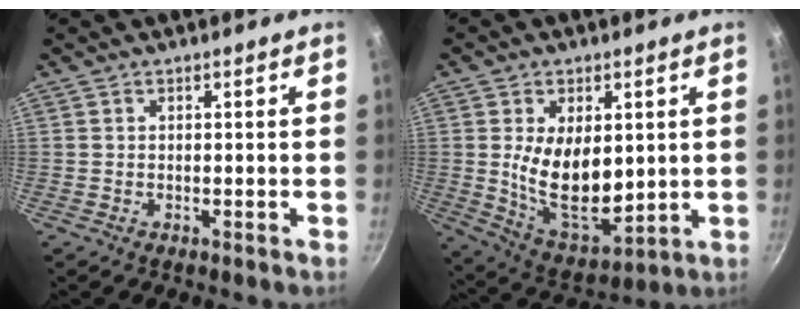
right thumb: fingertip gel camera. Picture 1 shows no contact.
{"total": 14.8, "force": [1.4, 8.6, 12.0], "torque": [-0.181, -0.034, 0.042]}